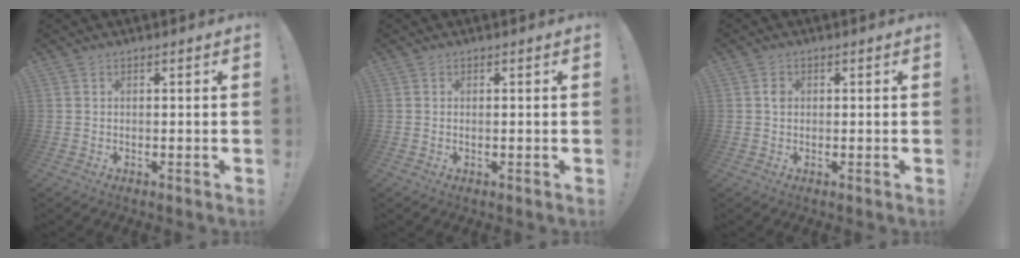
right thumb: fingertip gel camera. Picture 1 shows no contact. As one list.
[{"total": 0.5, "force": [0.0, 0.0, 0.5], "torque": [-0.008, -0.001, -0.001]}, {"total": 1.7, "force": [0.1, 1.4, 1.0], "torque": [-0.018, 0.006, 0.001]}]